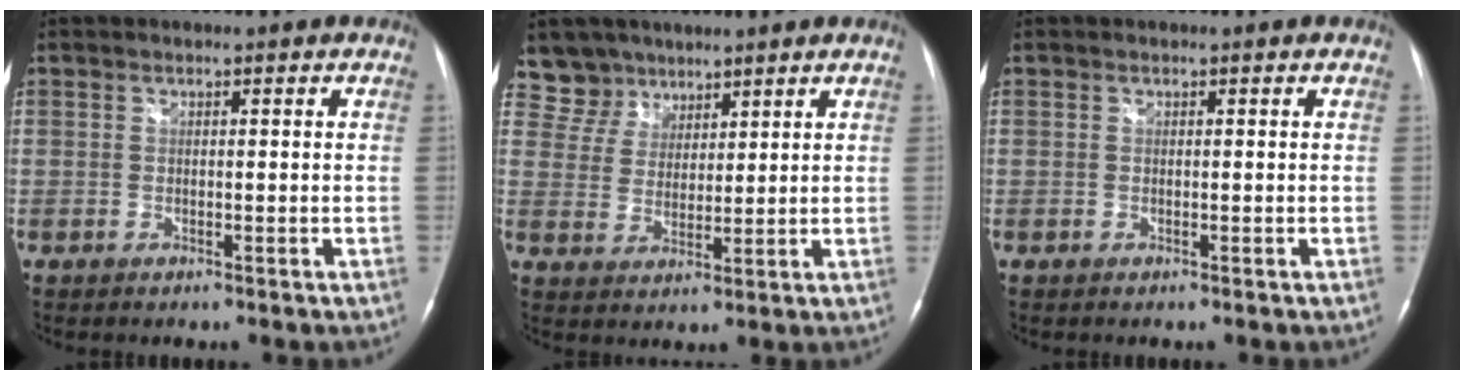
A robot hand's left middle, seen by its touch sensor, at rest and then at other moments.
{"total": 6.1, "force": [4.8, 3.7, -0.7], "torque": [0.020, 0.002, 0.092]}
{"total": 0.0}